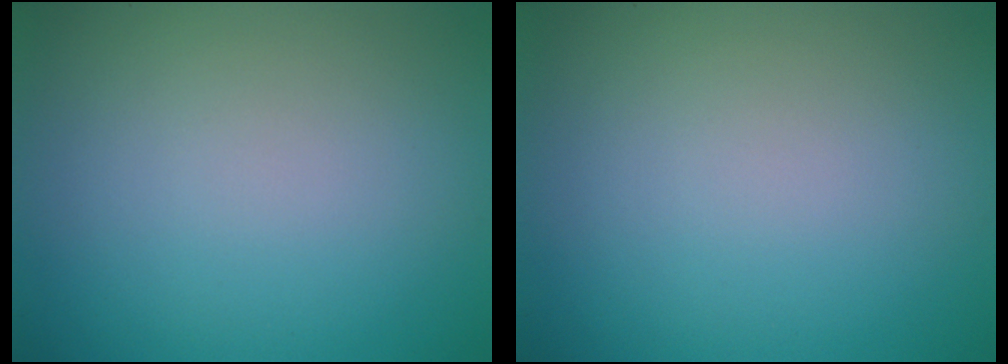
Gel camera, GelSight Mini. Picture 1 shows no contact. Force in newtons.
{"total": 0.0}